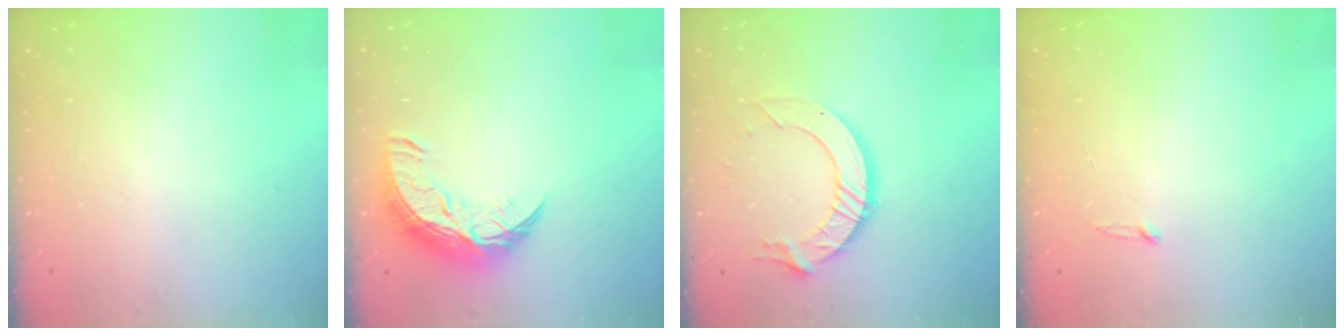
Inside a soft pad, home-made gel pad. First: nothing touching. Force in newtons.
{"total": 11.5, "press": 11.4, "slide": 0.7}
{"total": 11.8, "press": 11.8, "slide": 1.1}
{"total": 2.5, "press": 2.5, "slide": 0.2}